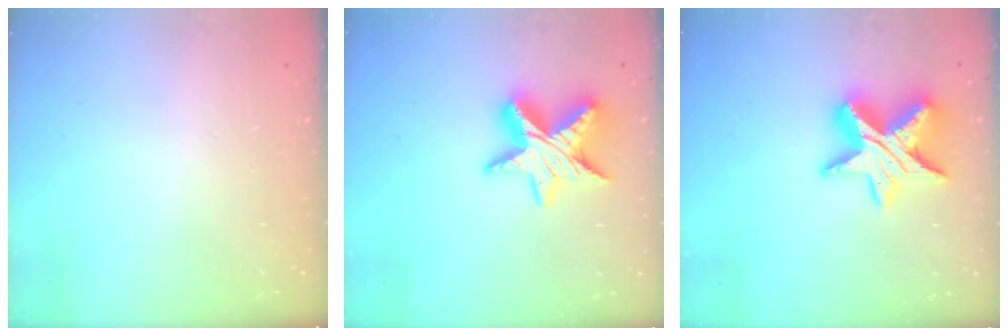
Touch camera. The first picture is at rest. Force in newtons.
{"total": 13.4, "press": 13.3, "slide": 1.0}
{"total": 15.0, "press": 14.9, "slide": 1.1}